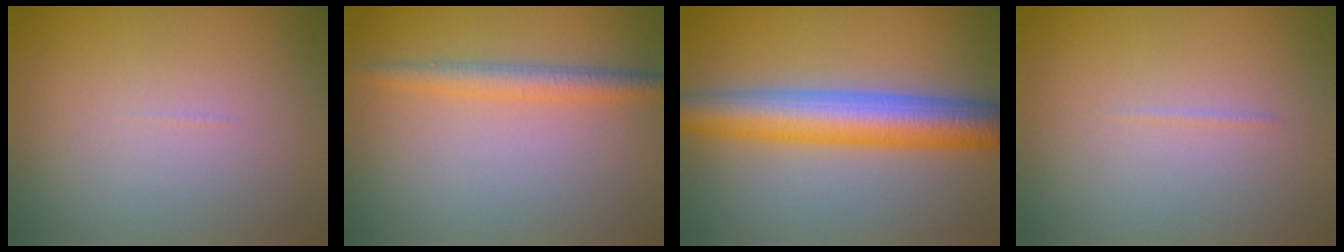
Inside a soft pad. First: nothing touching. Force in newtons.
{"total": 2.4, "press": 2.4, "slide": 0.2}
{"total": 6.9, "press": 6.9, "slide": 0.1}
{"total": 0.7, "press": 0.7, "slide": 0.2}